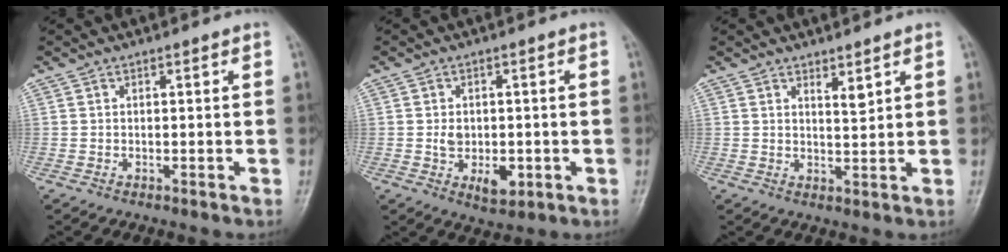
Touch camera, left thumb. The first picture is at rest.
{"total": 6.0, "force": [-1.0, 4.0, 4.3], "torque": [-0.053, -0.005, -0.009]}
{"total": 2.3, "force": [1.6, 0.5, 1.5], "torque": [-0.022, -0.017, 0.030]}